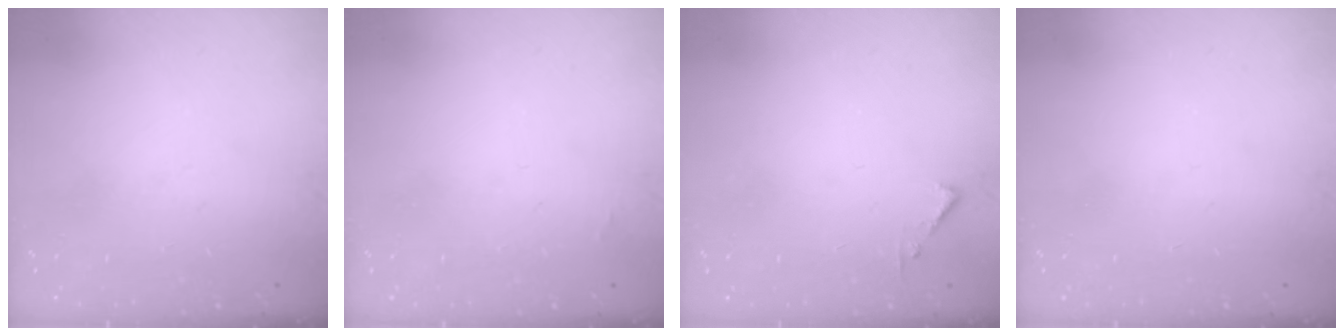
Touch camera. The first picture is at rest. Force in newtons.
{"total": 1.3, "press": 1.3, "slide": 0.2}
{"total": 3.6, "press": 3.6, "slide": 0.4}
{"total": 0.0}